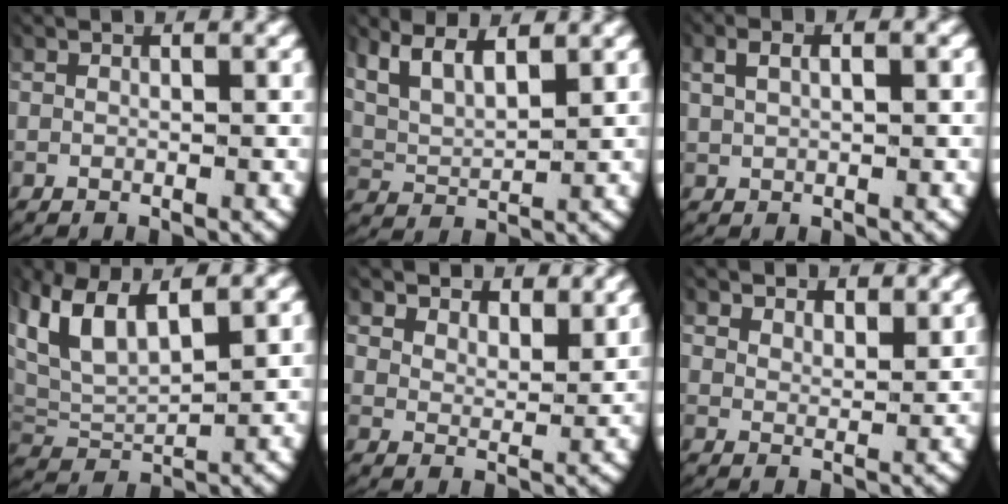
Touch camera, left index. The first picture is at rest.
{"total": 6.9, "force": [3.1, 4.8, 4.0], "torque": [-0.093, -0.003, 0.049]}
{"total": 2.0, "force": [0.8, 0.8, 1.6], "torque": [-0.030, 0.005, 0.019]}
{"total": 8.3, "force": [2.4, 6.1, 5.1], "torque": [-0.150, -0.019, 0.049]}
{"total": 3.9, "force": [3.7, 0.7, 0.8], "torque": [-0.020, -0.008, 0.069]}
{"total": 3.4, "force": [3.4, 0.3, 0.4], "torque": [-0.013, -0.006, 0.062]}